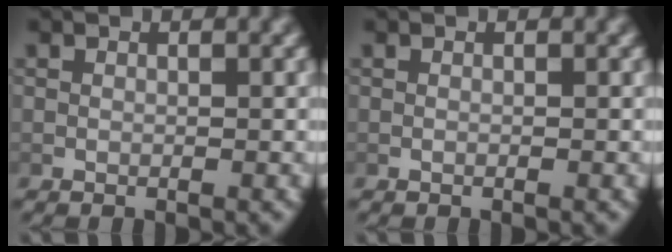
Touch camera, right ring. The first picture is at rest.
{"total": 0.0}